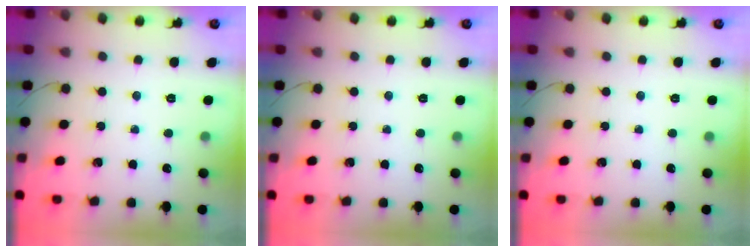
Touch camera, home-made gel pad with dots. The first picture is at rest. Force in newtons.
{"total": 0.0}
{"total": 0.0}